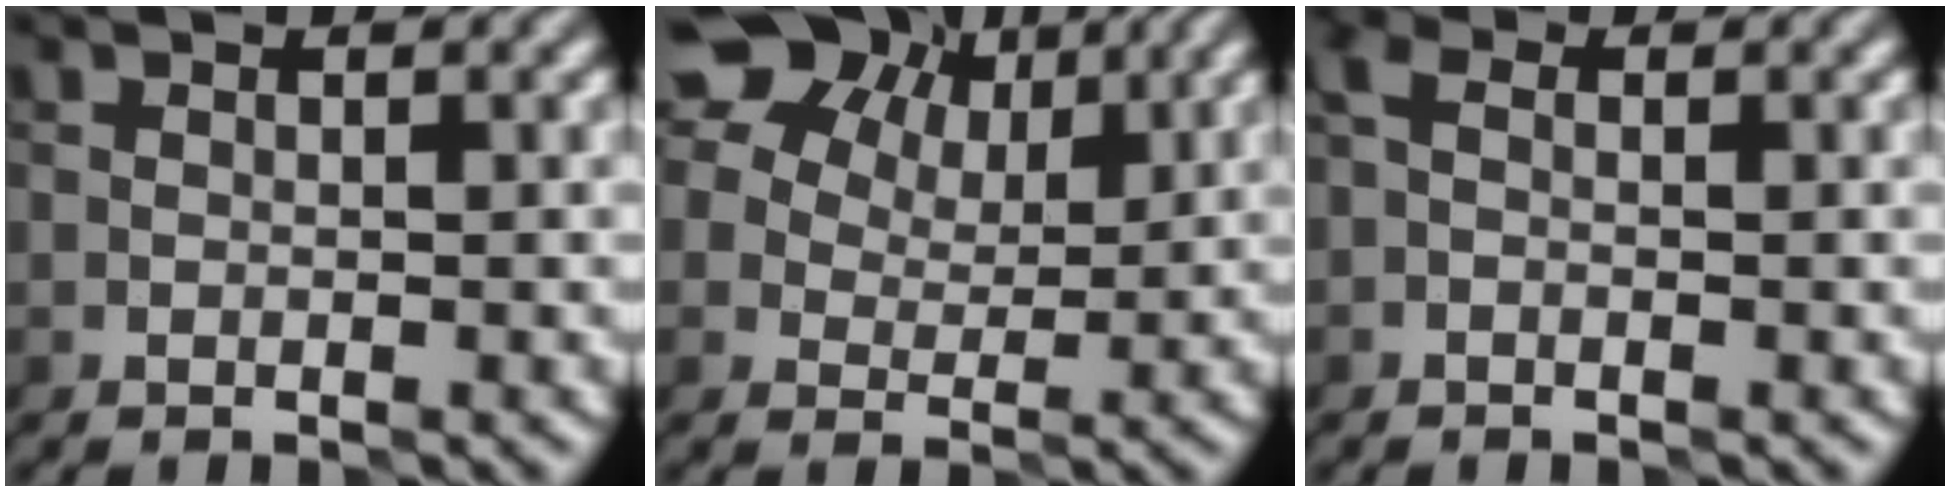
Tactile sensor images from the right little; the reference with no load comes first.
{"total": 14.4, "force": [8.6, 9.1, 7.2], "torque": [-0.151, 0.039, 0.160]}
{"total": 1.2, "force": [-0.1, 0.7, 1.0], "torque": [-0.025, 0.004, -0.007]}